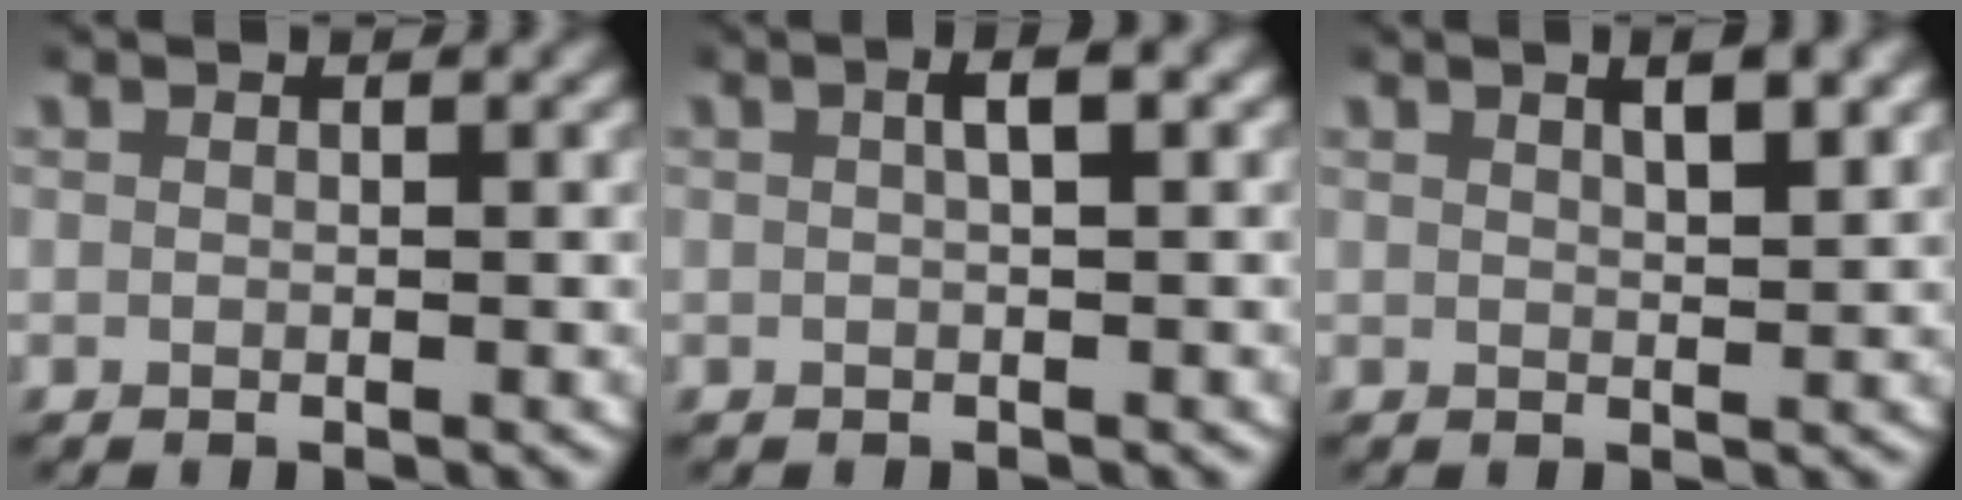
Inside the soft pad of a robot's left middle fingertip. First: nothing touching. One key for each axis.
{"total": 1.7, "fx": 0.4, "fy": 0.2, "fz": 1.7, "tx": -0.023, "ty": 0.014, "tz": 0.004}
{"total": 2.8, "fx": 1.6, "fy": 0.5, "fz": 2.2, "tx": -0.030, "ty": 0.008, "tz": 0.026}